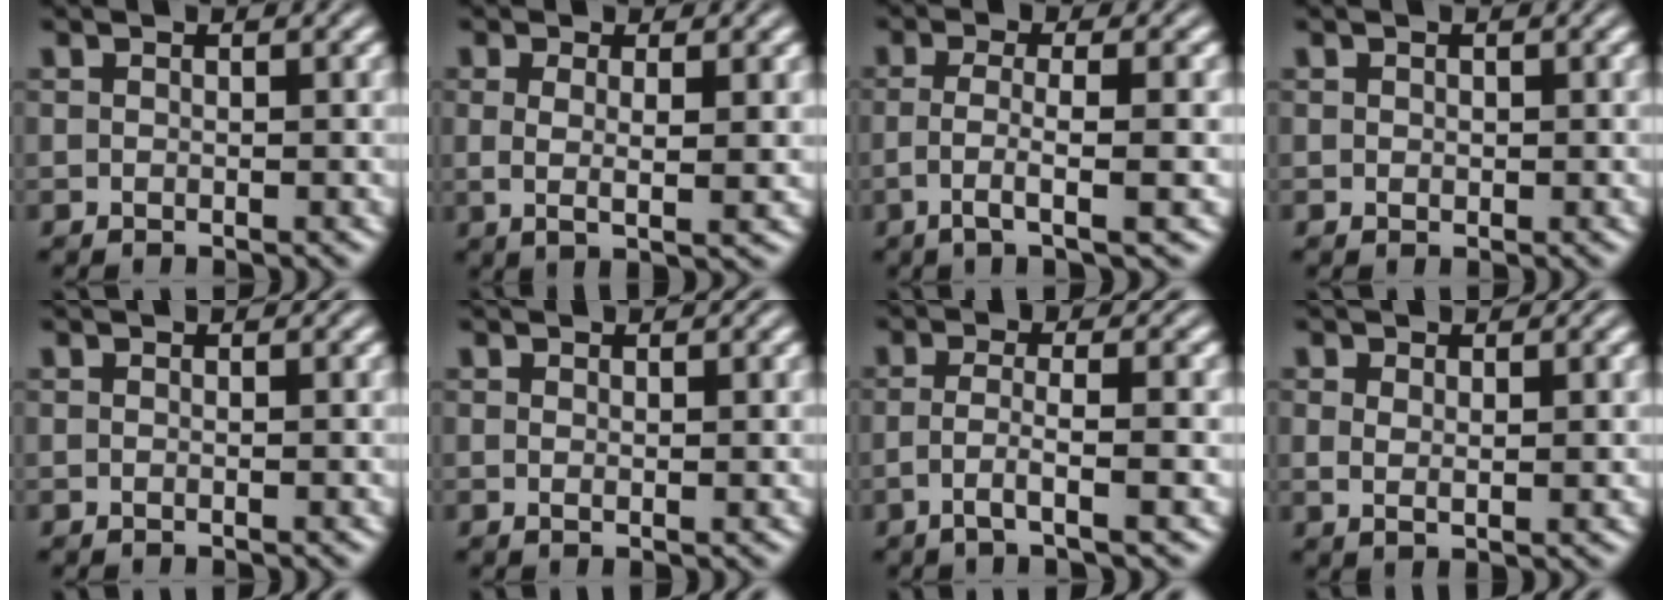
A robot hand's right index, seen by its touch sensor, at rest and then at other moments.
{"total": 2.5, "force": [0.5, -0.4, 2.4], "torque": [-0.045, -0.013, 0.018]}
{"total": 3.6, "force": [-1.0, -0.6, 3.4], "torque": [-0.066, -0.018, -0.008]}
{"total": 0.0}
{"total": 0.0}
{"total": 0.8, "force": [0.4, -0.7, 0.4], "torque": [-0.002, -0.007, 0.012]}
{"total": 2.9, "force": [-1.4, -0.7, 2.5], "torque": [-0.051, -0.015, -0.015]}
{"total": 1.4, "force": [0.7, -0.2, 1.2], "torque": [-0.019, -0.013, 0.023]}